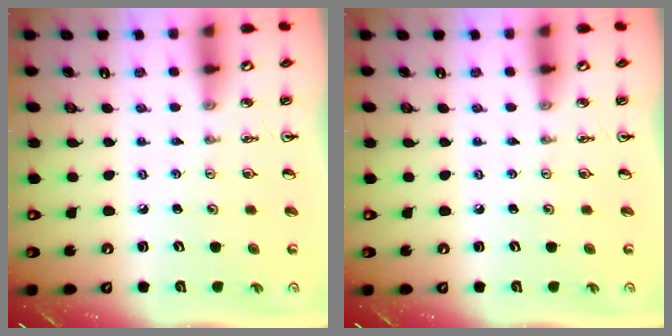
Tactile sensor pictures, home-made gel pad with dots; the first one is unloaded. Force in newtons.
{"total": 0.0}